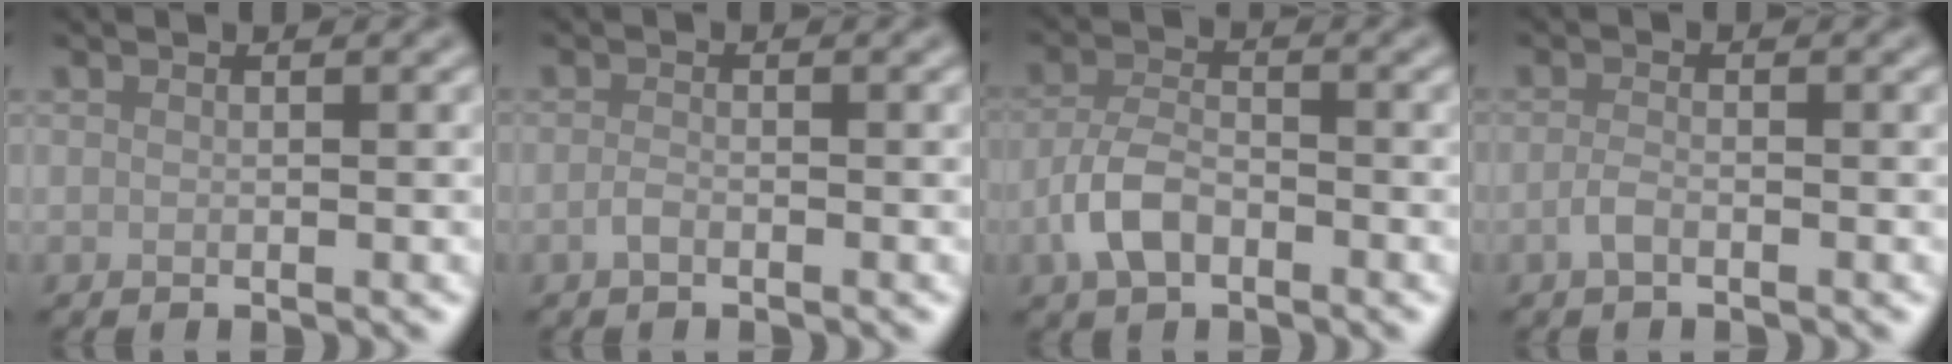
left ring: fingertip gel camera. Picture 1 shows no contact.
{"total": 0.9, "force": [-0.6, 0.4, 0.6], "torque": [-0.014, 0.000, -0.012]}
{"total": 3.8, "force": [-1.9, 2.0, 2.5], "torque": [-0.049, 0.005, -0.047]}
{"total": 1.3, "force": [-0.7, 0.5, 0.9], "torque": [-0.023, 0.000, -0.016]}